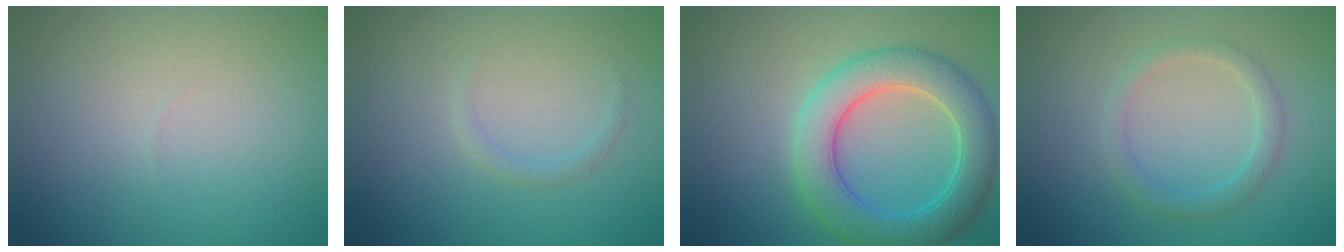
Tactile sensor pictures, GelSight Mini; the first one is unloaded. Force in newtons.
{"total": 0.7, "press": 0.7, "slide": 0.1}
{"total": 6.3, "press": 6.3, "slide": 0.4}
{"total": 1.9, "press": 1.9, "slide": 0.2}